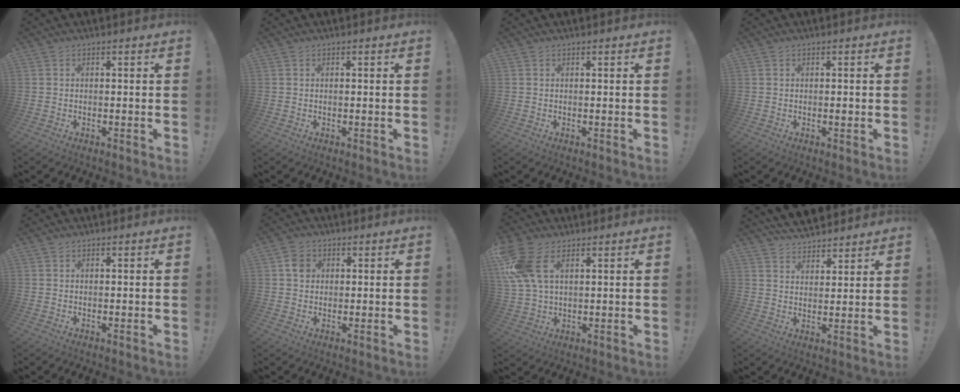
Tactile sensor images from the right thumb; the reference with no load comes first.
{"total": 0.0}
{"total": 0.0}
{"total": 0.8, "force": [-0.3, 0.3, 0.6], "torque": [-0.004, -0.001, -0.007]}
{"total": 0.0}
{"total": 4.1, "force": [1.0, 3.6, 1.8], "torque": [-0.008, -0.002, 0.015]}
{"total": 12.5, "force": [4.8, 7.4, 8.9], "torque": [-0.178, -0.010, 0.093]}
{"total": 6.4, "force": [5.9, 2.3, 1.0], "torque": [-0.027, -0.041, 0.112]}